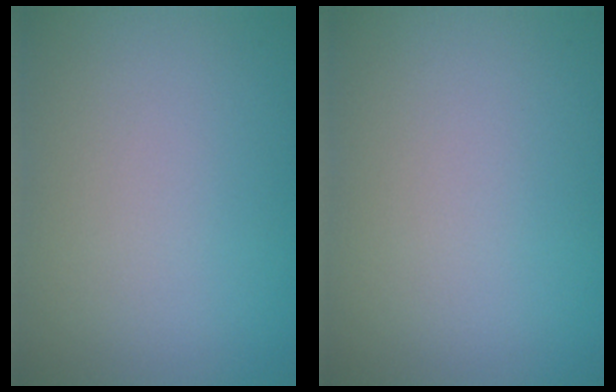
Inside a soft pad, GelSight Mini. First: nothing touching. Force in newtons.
{"total": 0.0}